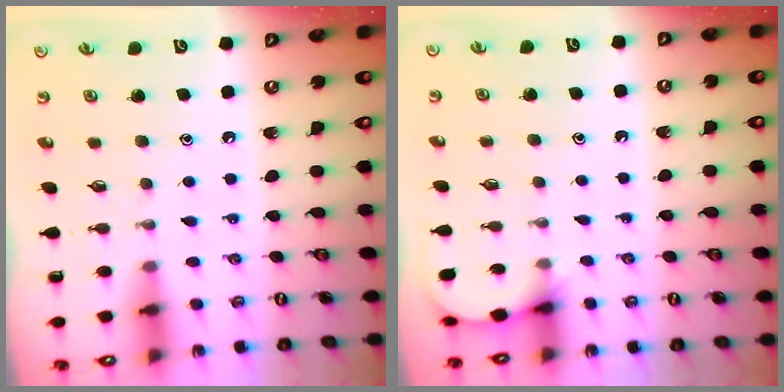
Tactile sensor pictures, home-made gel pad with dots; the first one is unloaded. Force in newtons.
{"total": 3.3, "press": 3.3, "slide": 0.3}